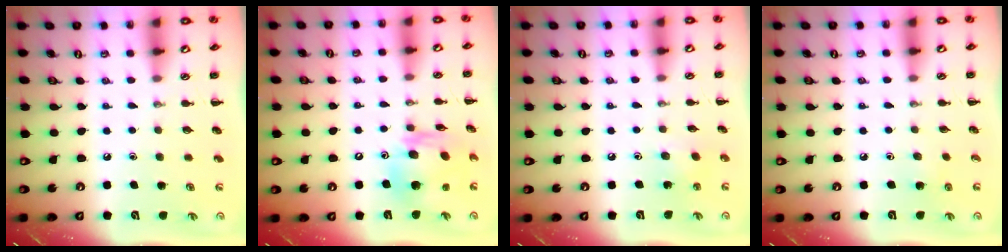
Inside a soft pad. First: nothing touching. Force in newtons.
{"total": 13.1, "press": 12.5, "slide": 3.8}
{"total": 2.9, "press": 2.8, "slide": 0.6}
{"total": 3.0, "press": 2.8, "slide": 1.0}